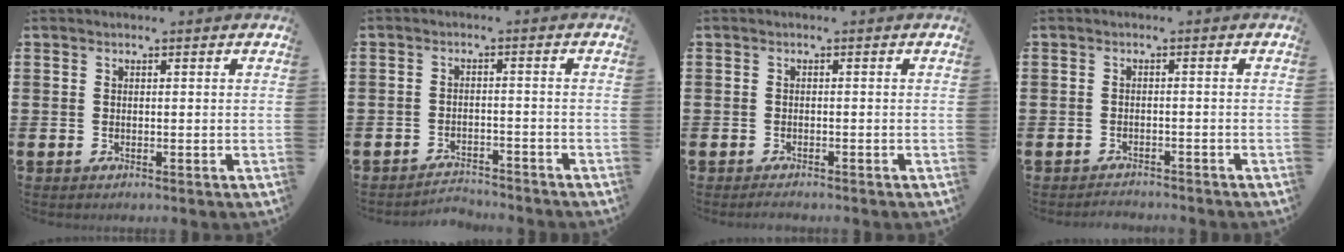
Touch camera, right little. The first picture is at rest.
{"total": 2.5, "force": [-2.5, 0.1, -0.2], "torque": [-0.005, 0.003, -0.056]}
{"total": 0.7, "force": [-0.7, 0.1, 0.2], "torque": [-0.005, -0.002, -0.014]}
{"total": 1.4, "force": [-1.4, 0.0, -0.1], "torque": [-0.001, 0.003, -0.029]}